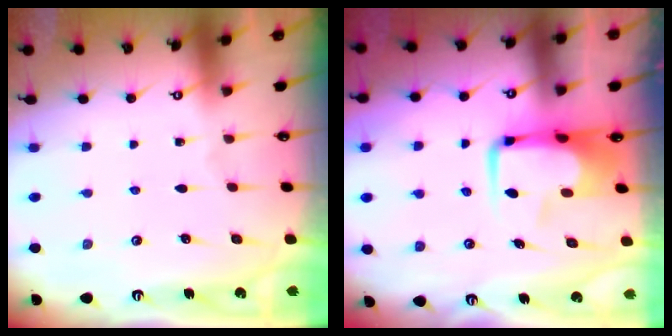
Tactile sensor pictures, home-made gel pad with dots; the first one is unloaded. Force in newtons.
{"total": 7.9, "press": 7.8, "slide": 1.4}